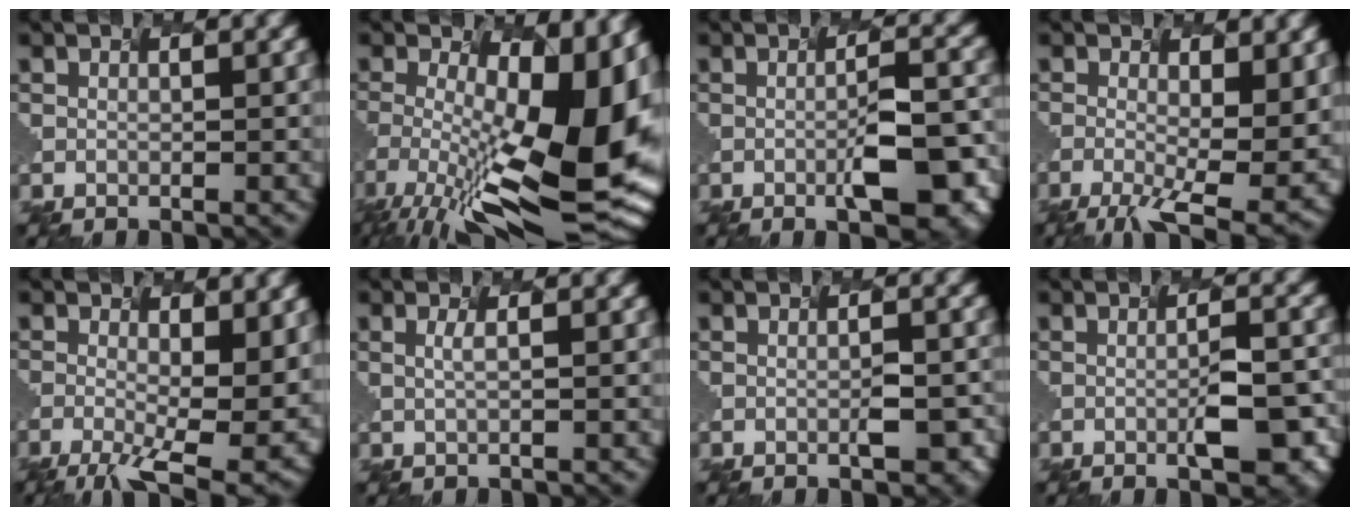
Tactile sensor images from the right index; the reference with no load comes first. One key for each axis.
{"total": 14.7, "fx": -3.7, "fy": 5.0, "fz": 13.3, "tx": -0.223, "ty": -0.025, "tz": -0.028}
{"total": 6.6, "fx": -2.1, "fy": 1.2, "fz": 6.1, "tx": -0.107, "ty": -0.022, "tz": -0.002}
{"total": 6.9, "fx": -1.9, "fy": 1.4, "fz": 6.5, "tx": -0.111, "ty": -0.025, "tz": 0.003}
{"total": 7.7, "fx": -1.7, "fy": 1.9, "fz": 7.3, "tx": -0.124, "ty": -0.024, "tz": 0.010}
{"total": 0.6, "fx": -0.3, "fy": -0.5, "fz": 0.1, "tx": -0.022, "ty": -0.009, "tz": 0.012}
{"total": 2.6, "fx": -1.3, "fy": 0.2, "fz": 2.2, "tx": -0.047, "ty": -0.013, "tz": 0.013}
{"total": 4.8, "fx": -1.8, "fy": 0.7, "fz": 4.4, "tx": -0.082, "ty": -0.019, "tz": 0.004}